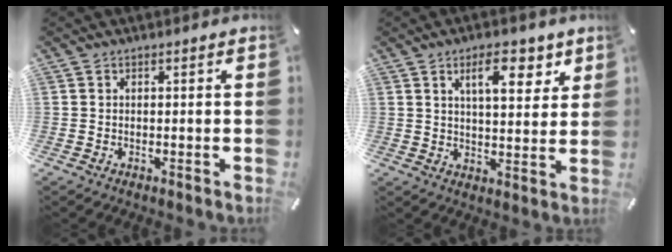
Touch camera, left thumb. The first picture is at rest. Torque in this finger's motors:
{"motor_torque": [0.49, -0.21, 0.38, 0.14, 0.08]}